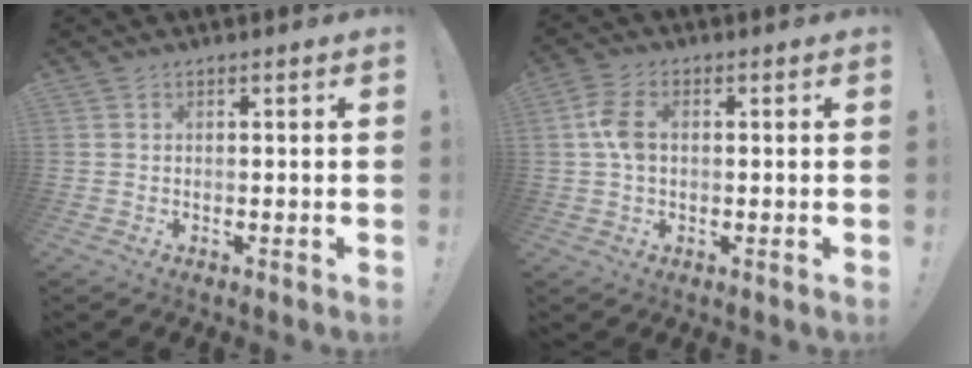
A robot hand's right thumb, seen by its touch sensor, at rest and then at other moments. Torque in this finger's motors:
{"motor_torque": [0.08, 0.27, 0.20, 0.06, -0.04]}